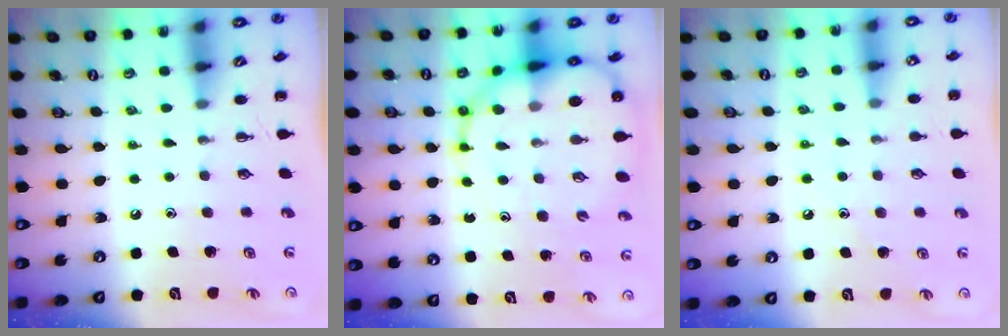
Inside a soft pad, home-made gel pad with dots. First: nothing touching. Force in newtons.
{"total": 14.1, "press": 13.6, "slide": 3.7}
{"total": 6.6, "press": 6.4, "slide": 1.9}